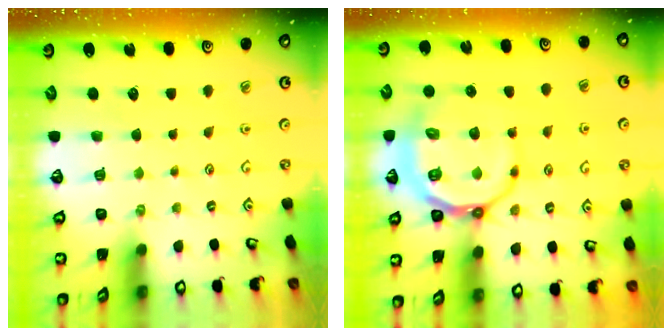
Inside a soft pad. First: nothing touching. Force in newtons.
{"total": 13.1, "press": 12.7, "slide": 3.2}